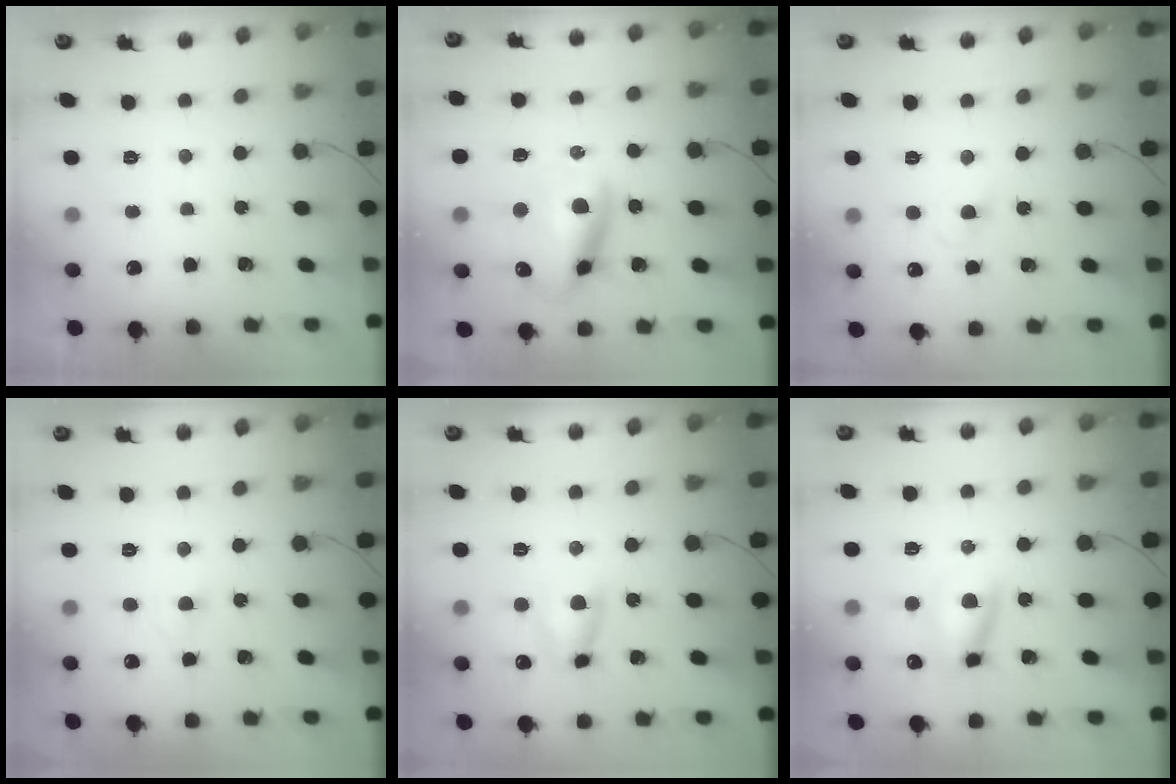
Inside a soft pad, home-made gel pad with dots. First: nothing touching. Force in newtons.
{"total": 12.9, "press": 12.5, "slide": 3.1}
{"total": 2.2, "press": 2.0, "slide": 0.9}
{"total": 2.5, "press": 2.3, "slide": 0.9}
{"total": 5.8, "press": 5.8, "slide": 0.2}
{"total": 9.6, "press": 9.4, "slide": 1.8}